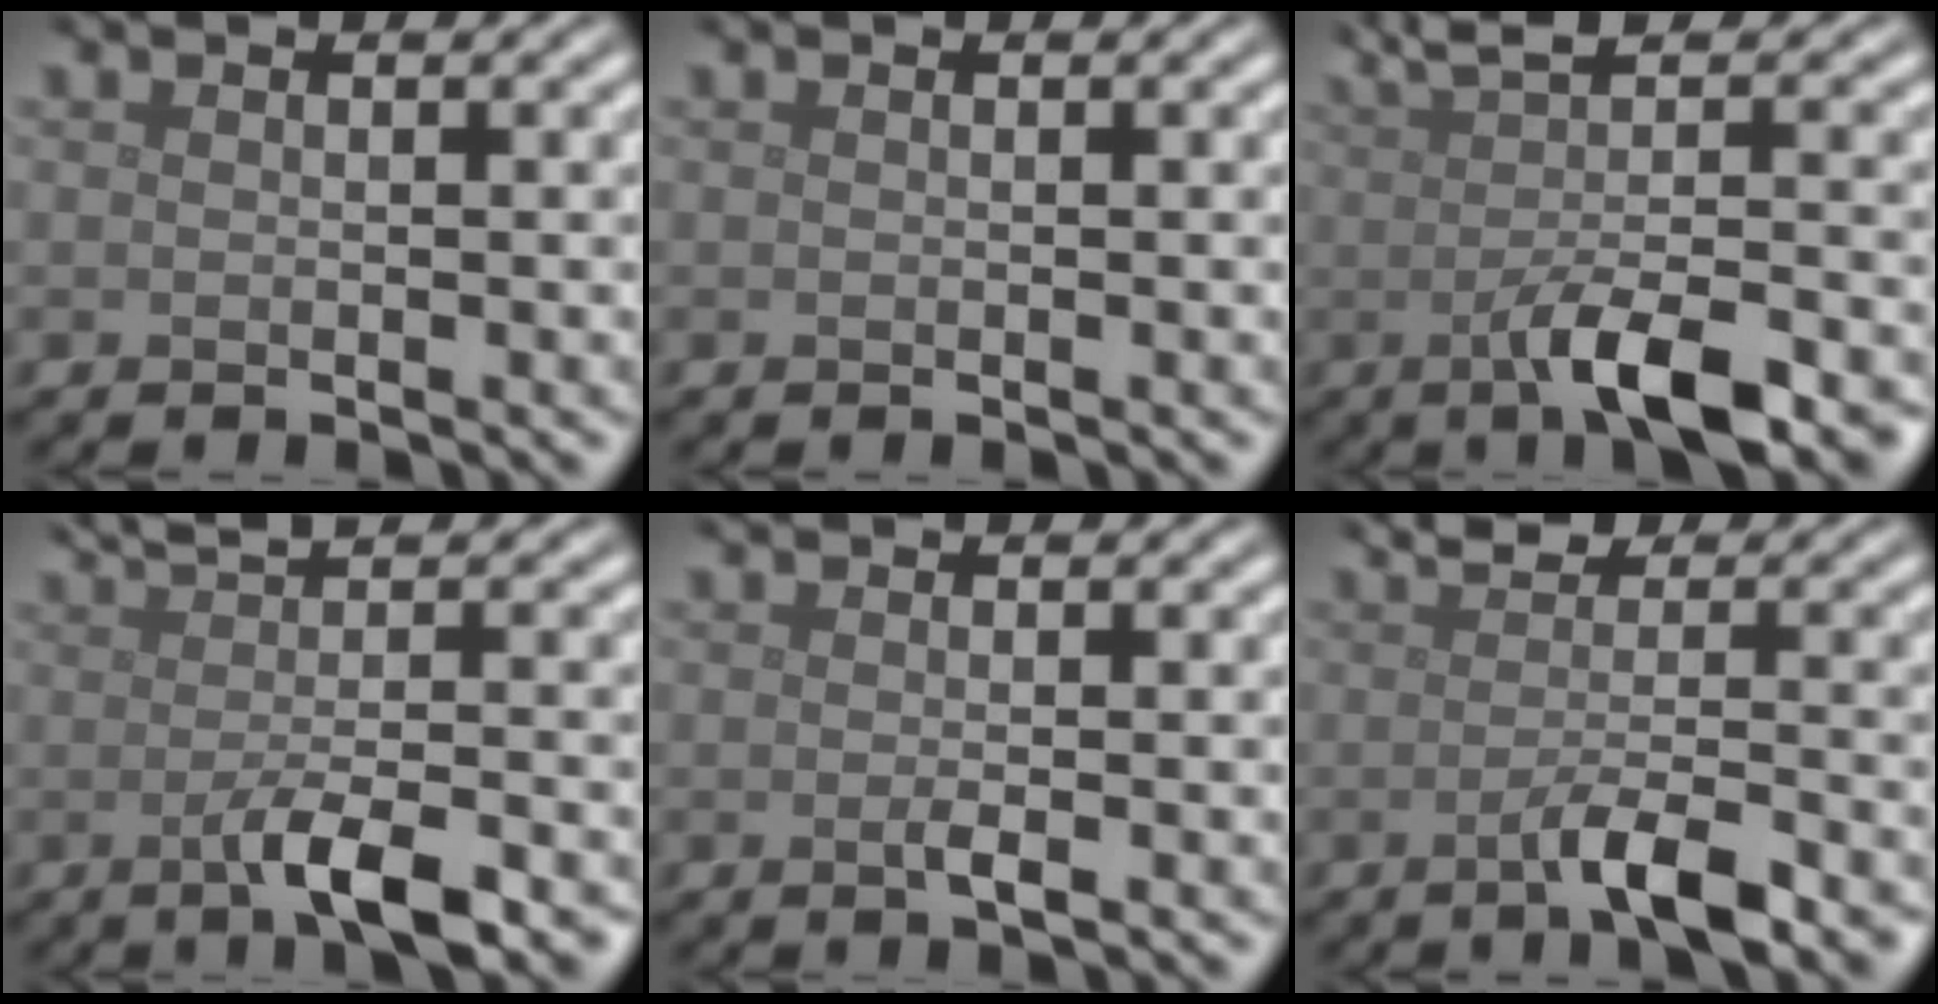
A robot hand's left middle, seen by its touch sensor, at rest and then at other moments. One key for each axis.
{"total": 0.0}
{"total": 8.2, "fx": -0.8, "fy": 2.4, "fz": 7.8, "tx": -0.109, "ty": 0.004, "tz": -0.018}
{"total": 6.9, "fx": -0.8, "fy": 1.9, "fz": 6.6, "tx": -0.083, "ty": 0.004, "tz": -0.012}
{"total": 1.3, "fx": -0.1, "fy": 0.3, "fz": 1.3, "tx": -0.022, "ty": -0.003, "tz": -0.005}
{"total": 4.6, "fx": -1.2, "fy": 1.3, "fz": 4.2, "tx": -0.061, "ty": -0.002, "tz": -0.020}